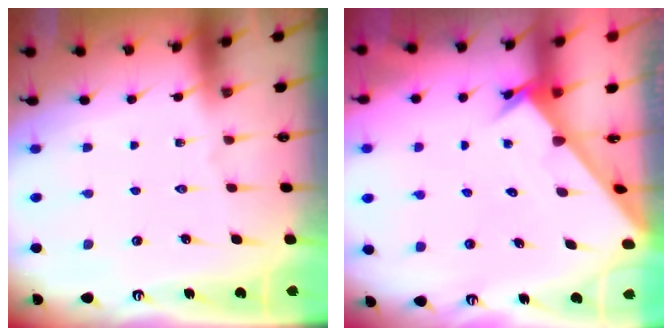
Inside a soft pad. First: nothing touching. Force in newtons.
{"total": 2.4, "press": 2.4, "slide": 0.2}